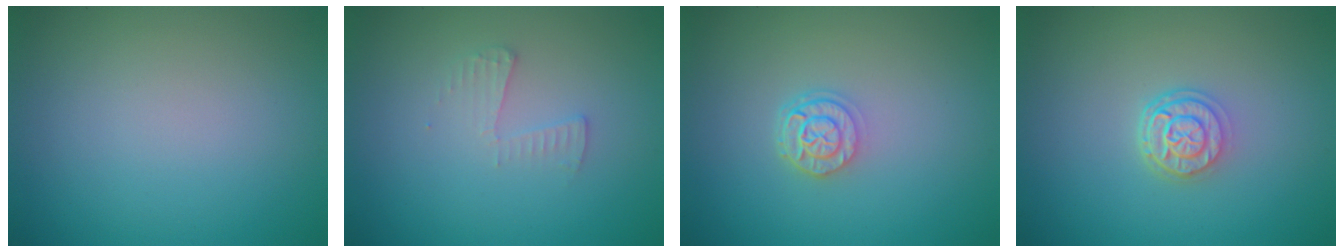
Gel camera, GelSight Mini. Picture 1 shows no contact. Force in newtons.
{"total": 1.4, "press": 1.4, "slide": 0.1}
{"total": 2.4, "press": 1.9, "slide": 1.5}
{"total": 2.8, "press": 2.1, "slide": 1.8}